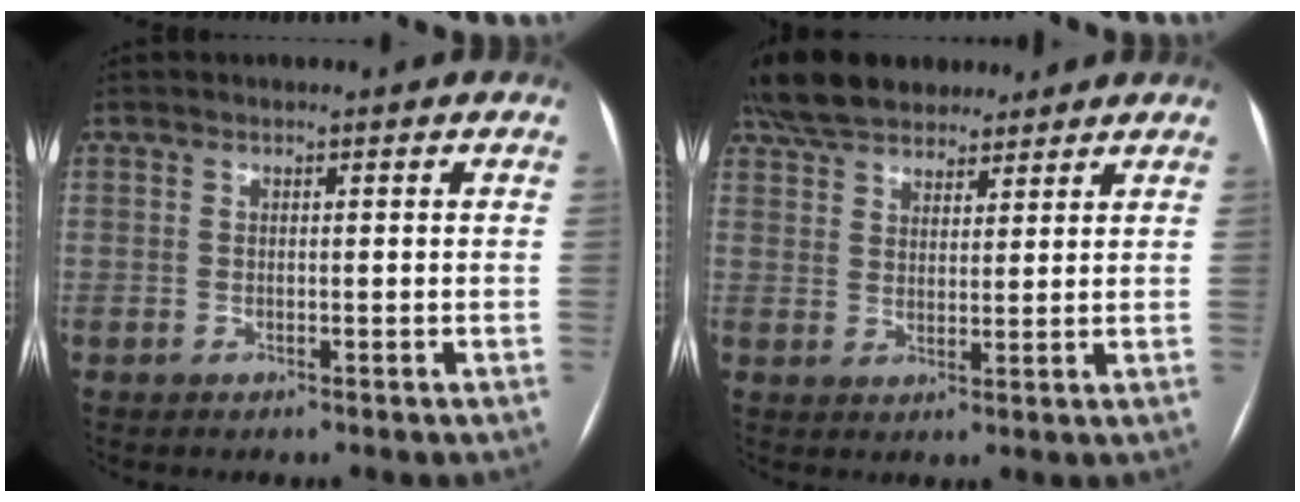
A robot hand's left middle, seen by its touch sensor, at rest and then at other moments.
{"total": 13.9, "force": [11.6, 5.6, 5.2], "torque": [-0.100, 0.044, 0.193]}